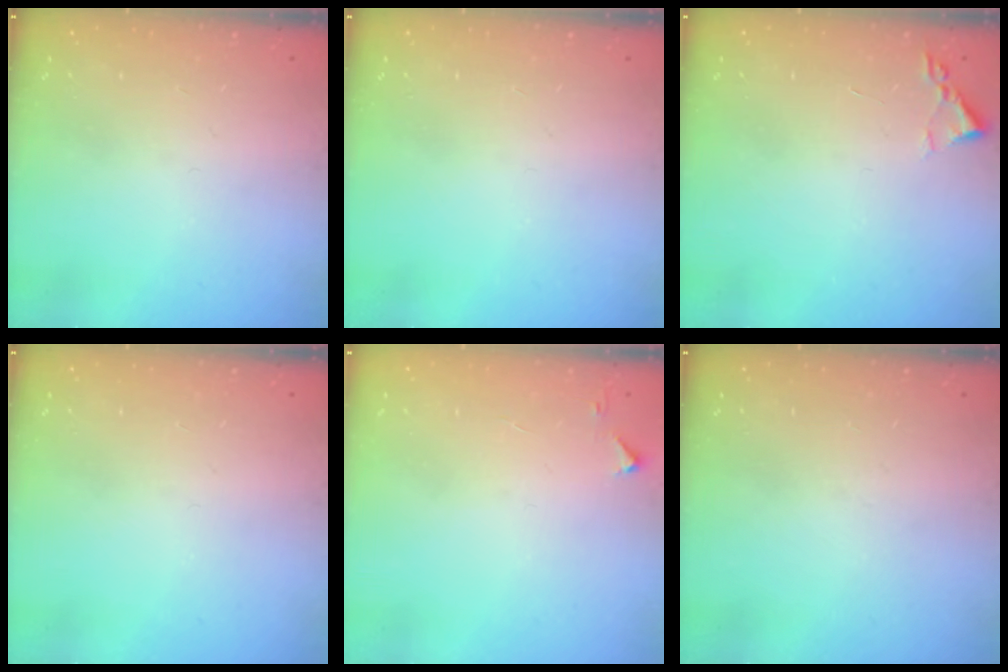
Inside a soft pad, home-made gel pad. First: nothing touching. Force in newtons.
{"total": 0.0}
{"total": 1.8, "press": 1.8, "slide": 0.3}
{"total": 0.0}
{"total": 2.8, "press": 2.8, "slide": 0.4}
{"total": 0.0}